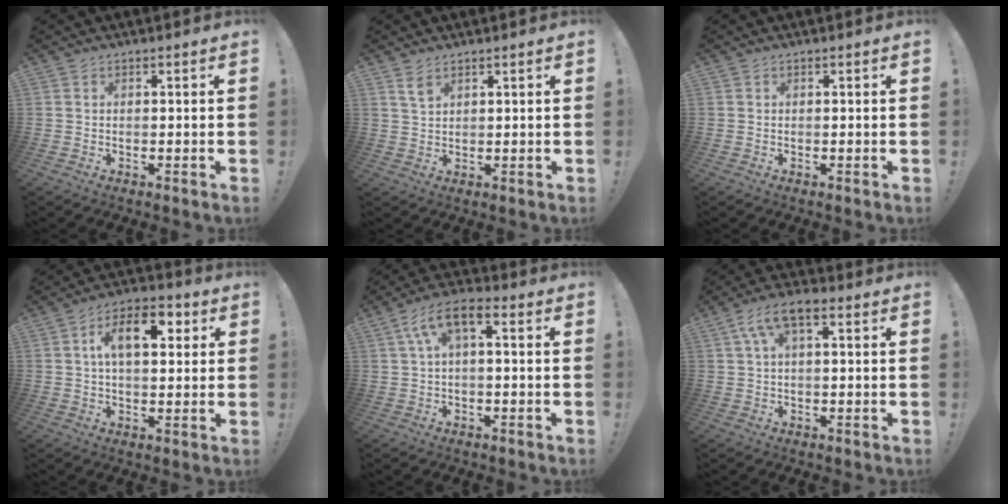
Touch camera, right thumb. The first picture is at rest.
{"total": 3.7, "force": [2.5, 1.9, 2.0], "torque": [-0.029, -0.012, 0.045]}
{"total": 0.0}
{"total": 11.8, "force": [3.0, 6.2, 9.5], "torque": [-0.147, 0.012, 0.049]}
{"total": 8.1, "force": [1.9, 3.2, 7.2], "torque": [-0.139, -0.001, 0.037]}
{"total": 7.6, "force": [2.3, 3.1, 6.6], "torque": [-0.114, 0.003, 0.046]}